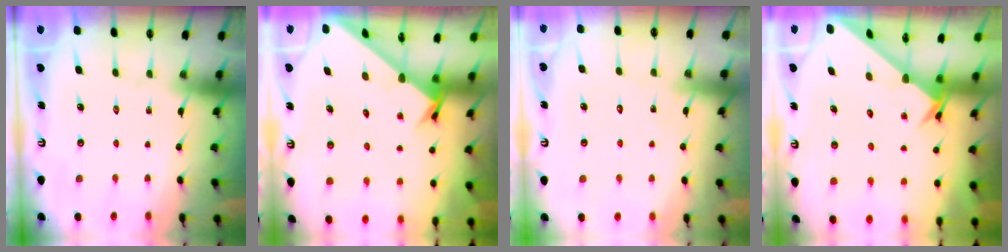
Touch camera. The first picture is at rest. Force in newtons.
{"total": 2.2, "press": 2.2, "slide": 0.0}
{"total": 6.3, "press": 6.3, "slide": 0.5}
{"total": 2.6, "press": 2.6, "slide": 0.2}